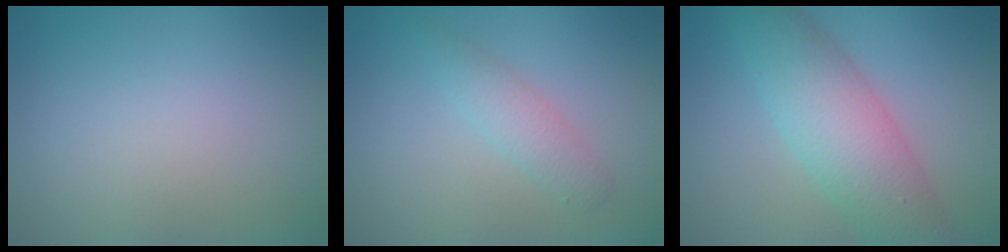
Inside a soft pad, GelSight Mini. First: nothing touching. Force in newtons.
{"total": 2.2, "press": 2.2, "slide": 0.1}
{"total": 7.3, "press": 7.3, "slide": 0.1}